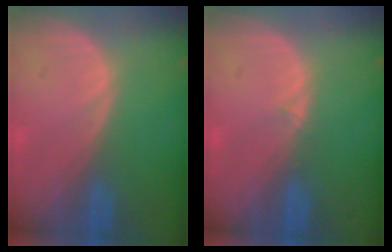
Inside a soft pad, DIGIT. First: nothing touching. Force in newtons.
{"total": 0.9, "press": 0.5, "slide": 0.7}